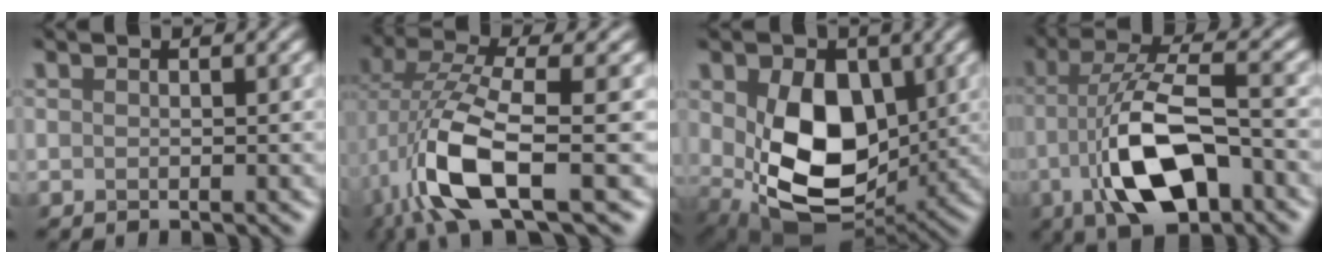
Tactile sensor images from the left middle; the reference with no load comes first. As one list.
[{"total": 8.6, "force": [-2.0, 2.6, 7.9], "torque": [-0.181, 0.001, -0.047]}, {"total": 9.6, "force": [0.3, 6.4, 7.2], "torque": [-0.143, -0.024, 0.015]}, {"total": 9.2, "force": [-3.2, 3.7, 7.8], "torque": [-0.162, 0.010, -0.064]}]